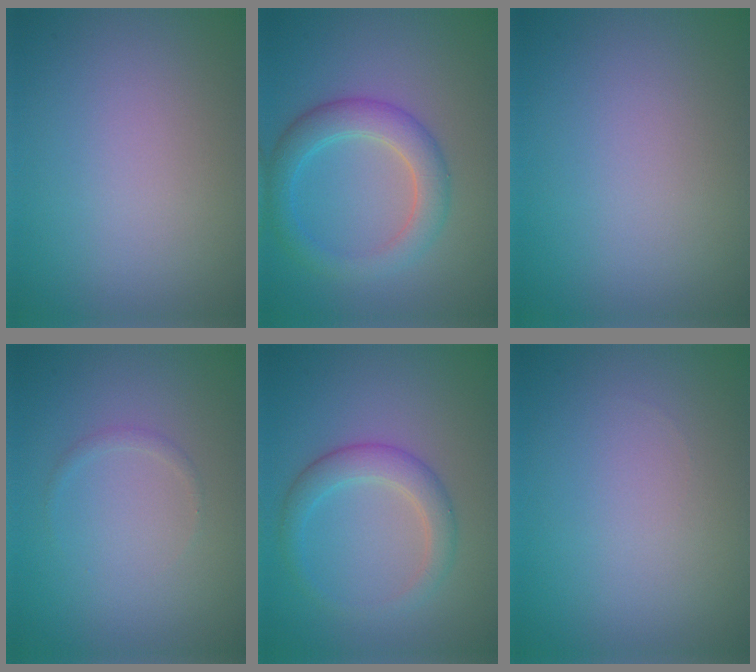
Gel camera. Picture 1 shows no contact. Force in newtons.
{"total": 4.0, "press": 4.0, "slide": 0.3}
{"total": 0.0}
{"total": 0.6, "press": 0.6, "slide": 0.1}
{"total": 2.9, "press": 2.9, "slide": 0.1}
{"total": 0.0}